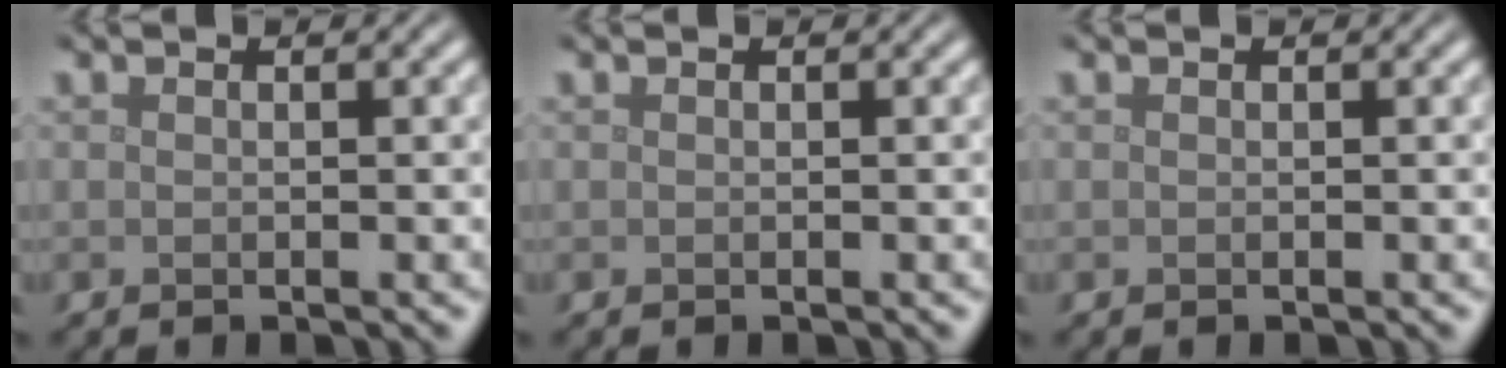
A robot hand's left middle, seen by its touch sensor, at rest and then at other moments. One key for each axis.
{"total": 0.0}
{"total": 0.0}